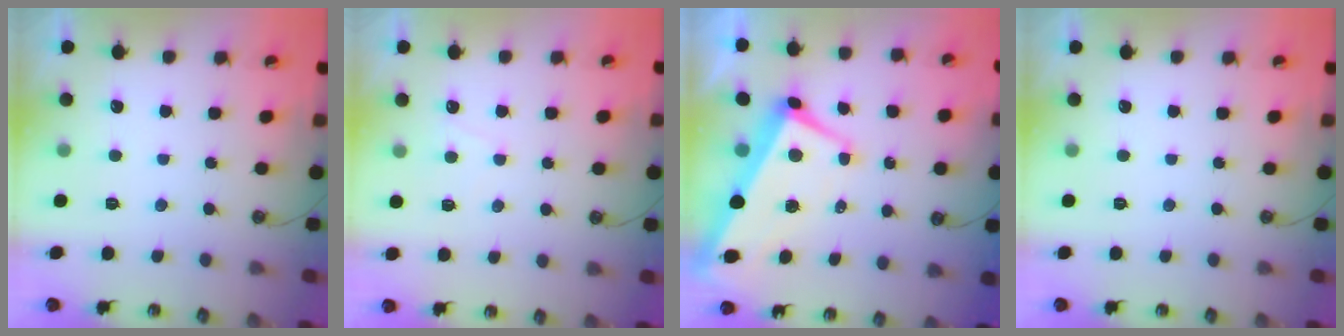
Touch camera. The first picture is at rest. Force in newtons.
{"total": 2.2, "press": 2.2, "slide": 0.3}
{"total": 1.7, "press": 1.1, "slide": 1.3}
{"total": 0.0}